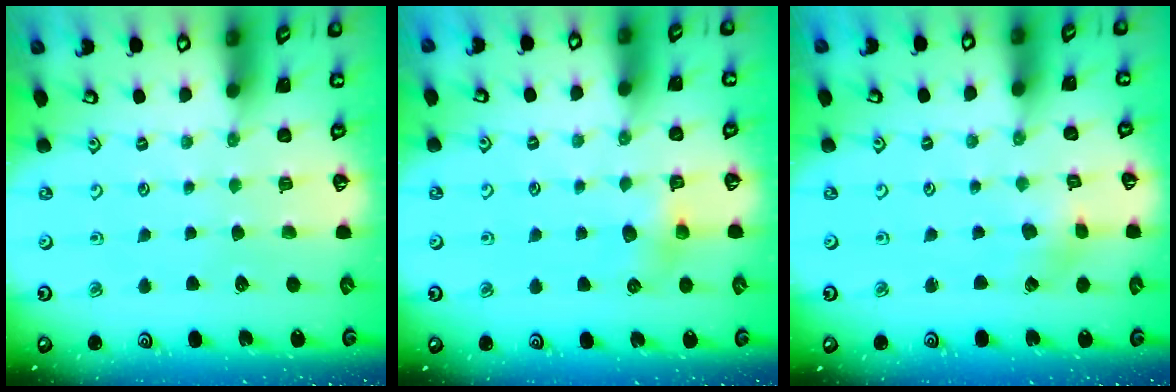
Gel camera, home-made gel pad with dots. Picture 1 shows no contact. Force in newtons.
{"total": 4.8, "press": 4.8, "slide": 0.4}
{"total": 2.1, "press": 2.1, "slide": 0.3}